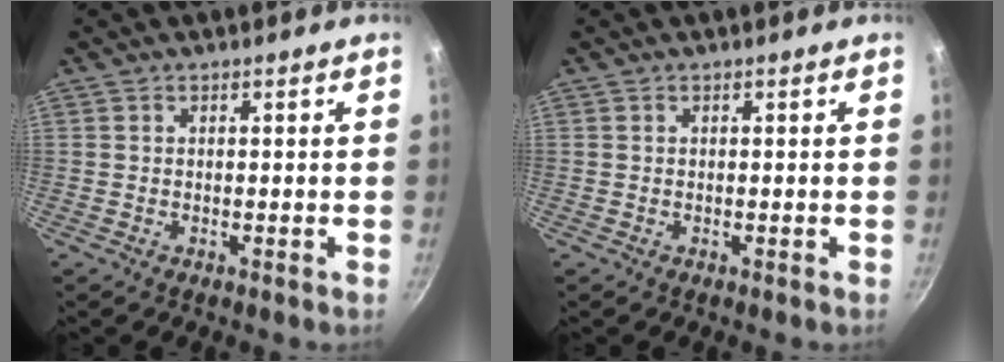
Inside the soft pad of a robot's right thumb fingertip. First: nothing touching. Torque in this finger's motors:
{"motor_torque": [-0.15, 0.15, 0.18, 0.05, 0.03]}